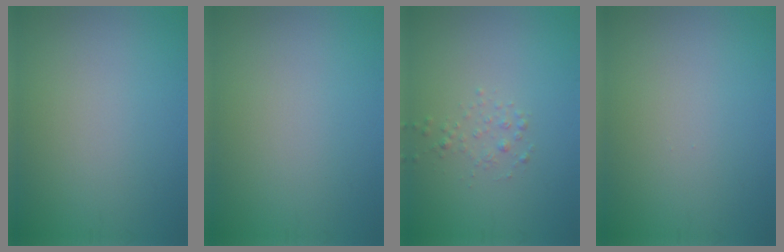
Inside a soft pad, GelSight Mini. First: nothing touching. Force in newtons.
{"total": 0.0}
{"total": 0.9, "press": 0.9, "slide": 0.0}
{"total": 0.0}